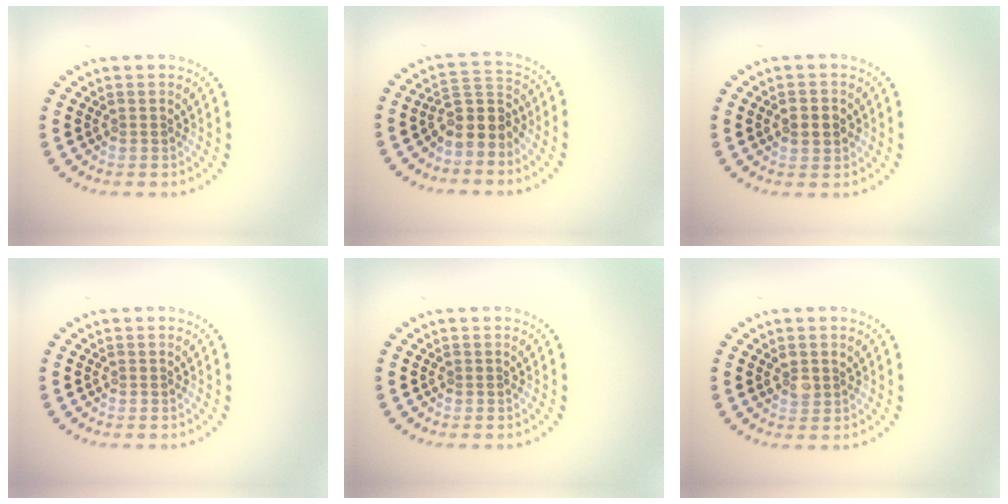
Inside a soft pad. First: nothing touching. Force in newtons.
{"total": 3.5, "press": 3.0, "slide": 1.8}
{"total": 2.2, "press": 2.2, "slide": 0.4}
{"total": 0.0}
{"total": 0.0}
{"total": 1.3, "press": 1.2, "slide": 0.5}